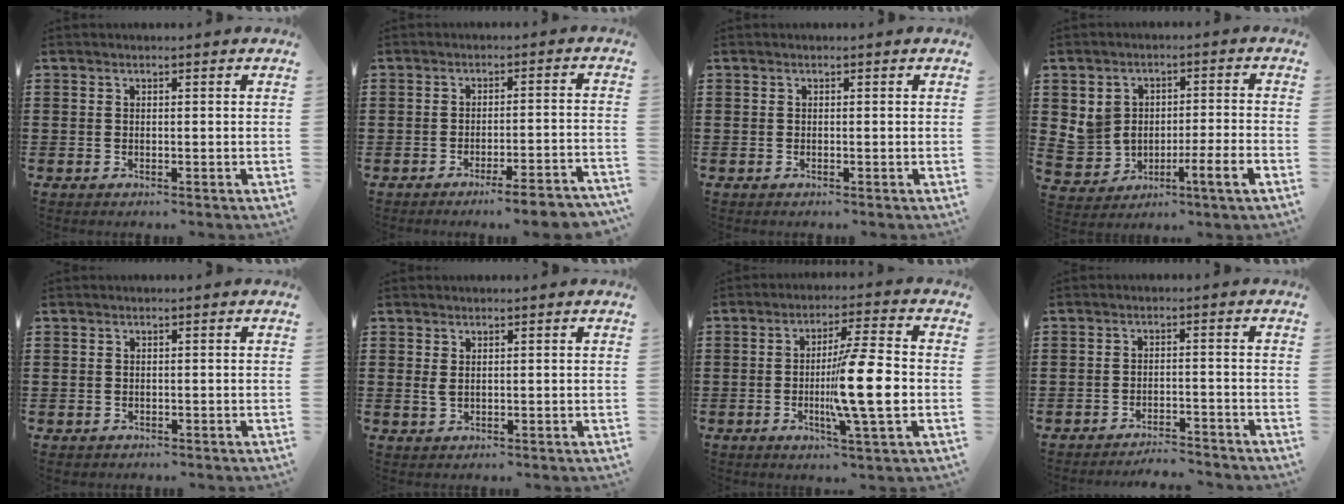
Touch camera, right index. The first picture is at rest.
{"total": 4.0, "force": [-3.5, -0.2, 1.8], "torque": [-0.030, -0.010, -0.067]}
{"total": 0.0}
{"total": 4.9, "force": [-1.2, 3.3, 3.3], "torque": [-0.079, 0.007, -0.024]}
{"total": 0.6, "force": [-0.4, 0.5, 0.0], "torque": [-0.002, 0.002, -0.009]}
{"total": 1.3, "force": [0.5, 0.5, 1.1], "torque": [-0.024, 0.002, 0.009]}
{"total": 11.3, "force": [-1.8, 0.7, 11.2], "torque": [-0.185, -0.016, -0.040]}
{"total": 3.1, "force": [-3.1, -0.1, 0.3], "torque": [-0.011, -0.002, -0.064]}